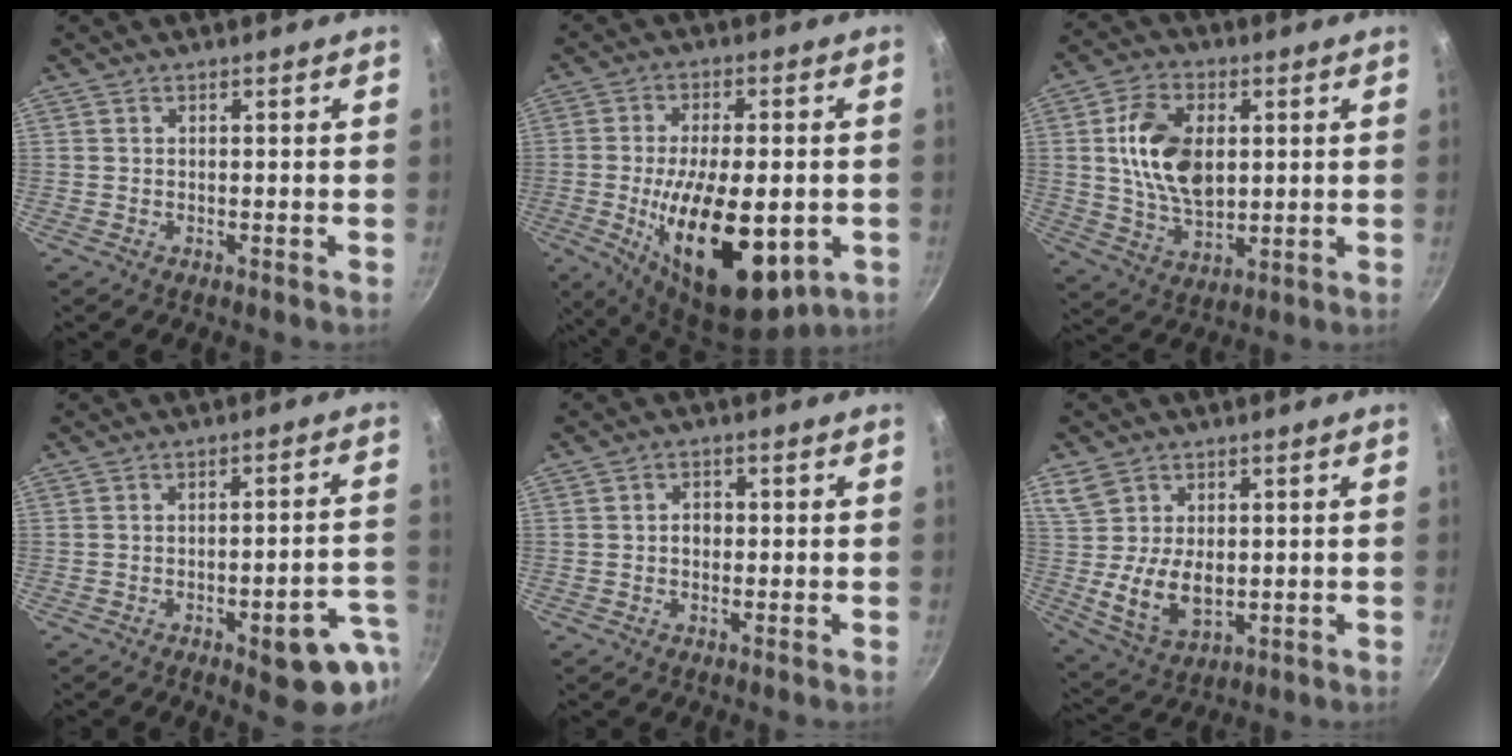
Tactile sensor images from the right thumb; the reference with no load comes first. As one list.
[{"total": 20.7, "force": [-4.8, 9.5, 17.8], "torque": [-0.280, 0.001, -0.064]}, {"total": 14.0, "force": [2.2, 8.8, 10.6], "torque": [-0.172, -0.006, 0.042]}, {"total": 12.3, "force": [-4.8, 4.2, 10.5], "torque": [-0.083, 0.033, -0.056]}, {"total": 2.6, "force": [0.0, 2.1, 1.6], "torque": [-0.011, 0.007, -0.003]}, {"total": 10.0, "force": [0.8, 6.8, 7.3], "torque": [-0.119, -0.022, 0.026]}]